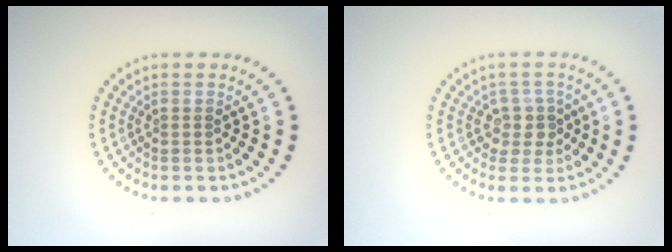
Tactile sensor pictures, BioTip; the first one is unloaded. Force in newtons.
{"total": 2.3, "press": 2.0, "slide": 1.2}